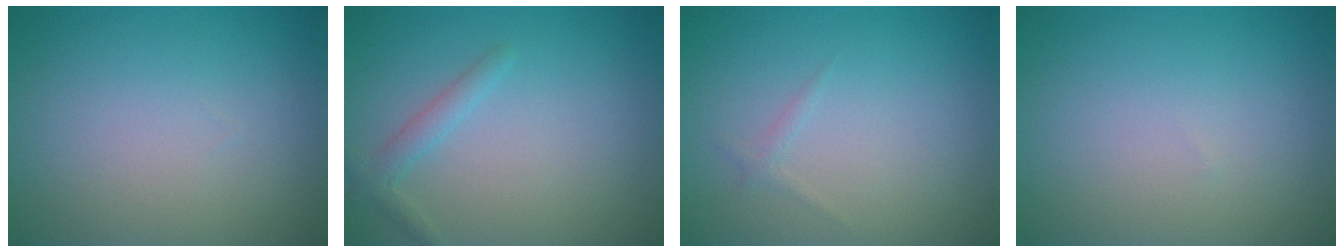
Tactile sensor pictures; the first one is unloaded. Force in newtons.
{"total": 1.6, "press": 1.6, "slide": 0.1}
{"total": 0.6, "press": 0.6, "slide": 0.1}
{"total": 0.0}